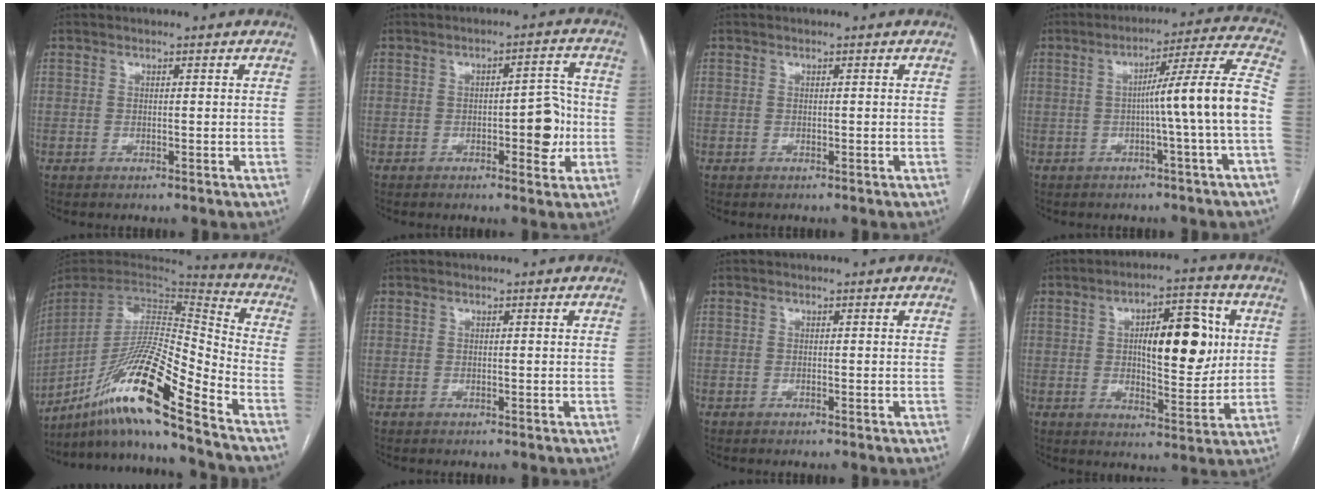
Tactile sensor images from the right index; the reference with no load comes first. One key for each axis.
{"total": 6.6, "fx": -1.2, "fy": 2.4, "fz": 6.0, "tx": -0.071, "ty": 0.014, "tz": -0.012}
{"total": 0.0}
{"total": 11.3, "fx": -2.0, "fy": -2.0, "fz": 11.0, "tx": -0.152, "ty": 0.021, "tz": -0.030}
{"total": 20.1, "fx": -14.2, "fy": -0.1, "fz": 14.2, "tx": -0.292, "ty": -0.011, "tz": -0.266}
{"total": 0.0}
{"total": 0.0}
{"total": 12.6, "fx": 2.2, "fy": 4.4, "fz": 11.6, "tx": -0.170, "ty": 0.016, "tz": 0.036}